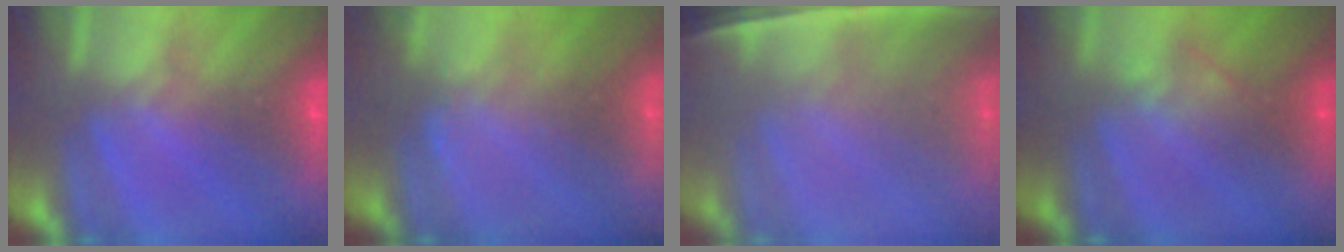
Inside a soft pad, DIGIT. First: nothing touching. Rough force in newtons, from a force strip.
{"total": 2.3}
{"total": 7.2}
{"total": 2.3}